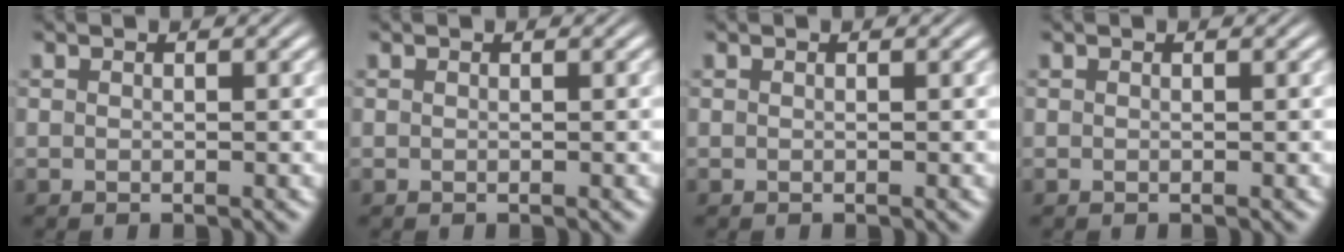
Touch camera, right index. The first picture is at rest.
{"total": 0.0}
{"total": 0.0}
{"total": 0.0}